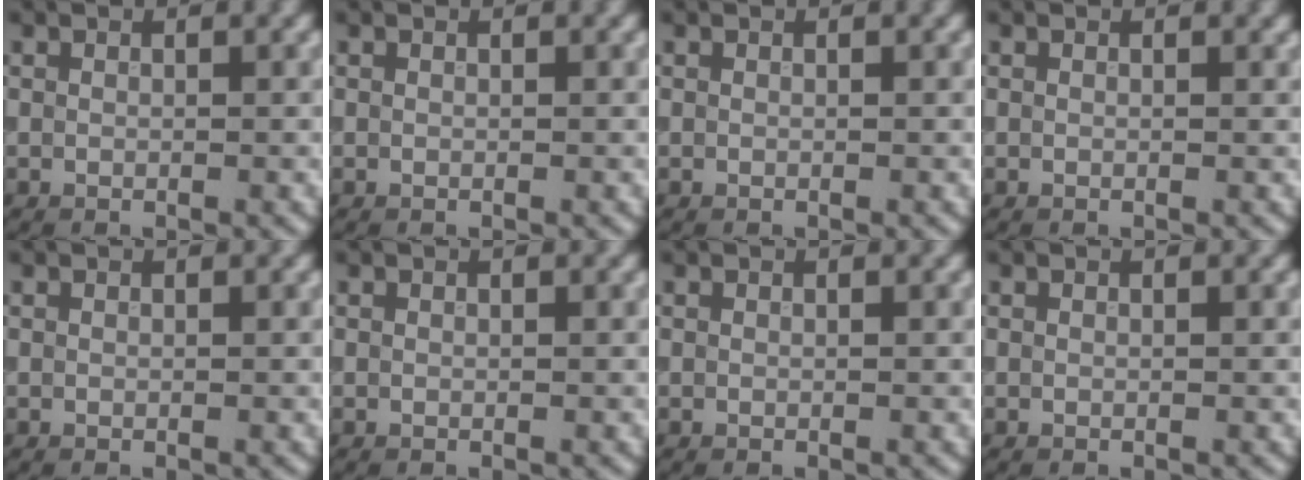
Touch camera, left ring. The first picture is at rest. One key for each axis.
{"total": 0.0}
{"total": 0.0}
{"total": 0.0}
{"total": 0.0}
{"total": 0.0}
{"total": 0.0}
{"total": 0.0}